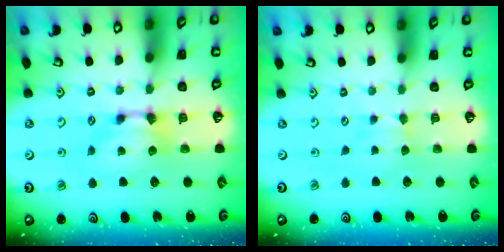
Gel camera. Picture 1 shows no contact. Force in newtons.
{"total": 1.9, "press": 1.9, "slide": 0.4}